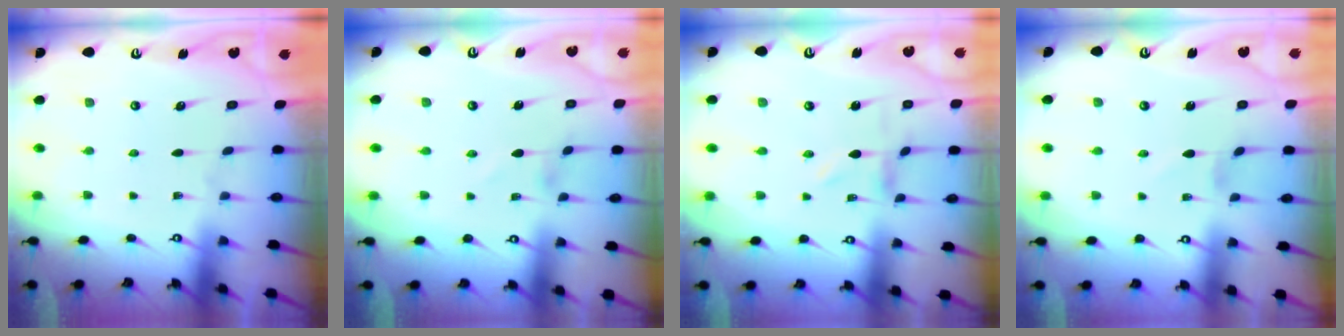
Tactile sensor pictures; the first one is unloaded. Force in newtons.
{"total": 0.6, "press": 0.6, "slide": 0.1}
{"total": 0.0}
{"total": 0.0}